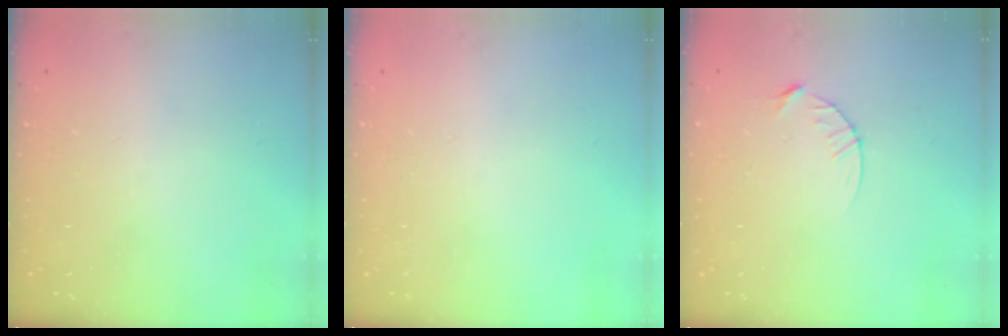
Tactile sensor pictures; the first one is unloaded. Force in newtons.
{"total": 0.0}
{"total": 4.1, "press": 4.1, "slide": 0.5}